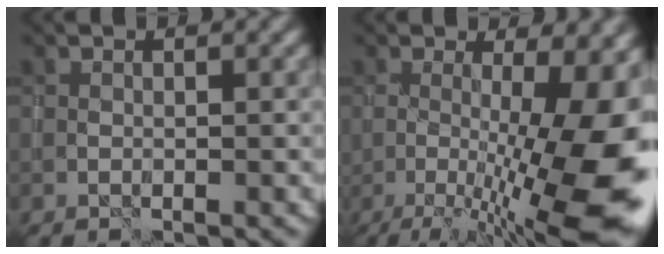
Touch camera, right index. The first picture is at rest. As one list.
[{"total": 16.7, "force": [-2.4, 4.9, 15.7], "torque": [-0.196, -0.009, -0.029]}]